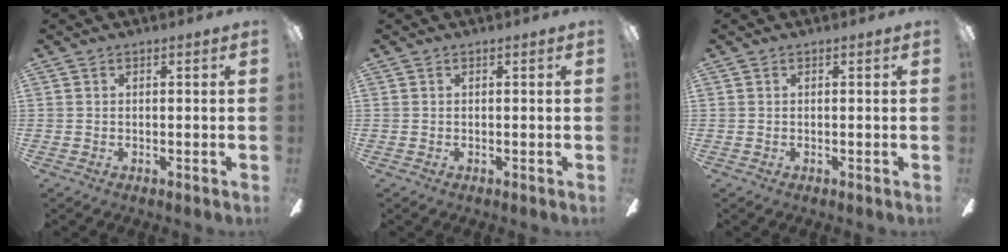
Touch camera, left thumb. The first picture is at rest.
{"total": 0.0}
{"total": 0.0}